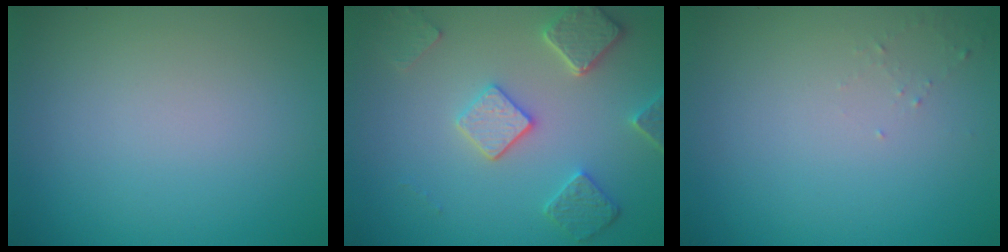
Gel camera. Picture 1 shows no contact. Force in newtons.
{"total": 4.5, "press": 3.8, "slide": 2.5}
{"total": 0.7, "press": 0.6, "slide": 0.2}